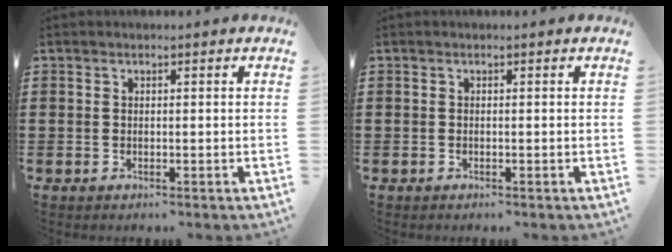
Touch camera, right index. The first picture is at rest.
{"total": 0.0}